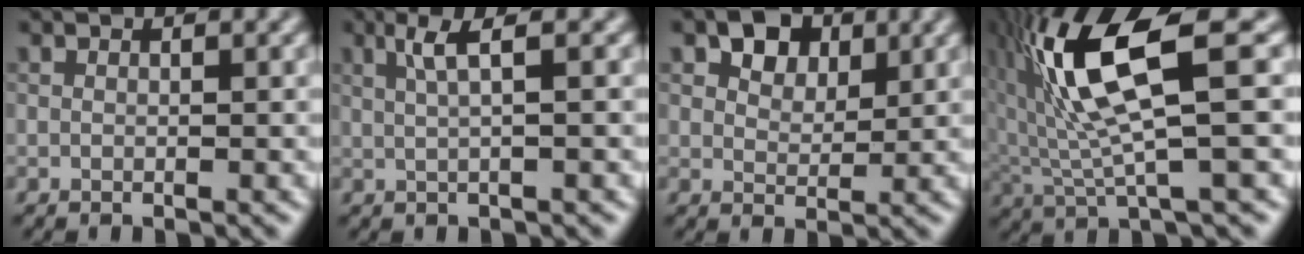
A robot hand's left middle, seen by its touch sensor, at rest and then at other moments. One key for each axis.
{"total": 2.3, "fx": 0.5, "fy": 0.2, "fz": 2.2, "tx": -0.040, "ty": 0.005, "tz": 0.019}
{"total": 4.4, "fx": 2.5, "fy": 2.8, "fz": 2.3, "tx": -0.043, "ty": 0.011, "tz": 0.030}
{"total": 9.5, "fx": 2.0, "fy": 2.3, "fz": 9.0, "tx": -0.185, "ty": 0.008, "tz": 0.048}